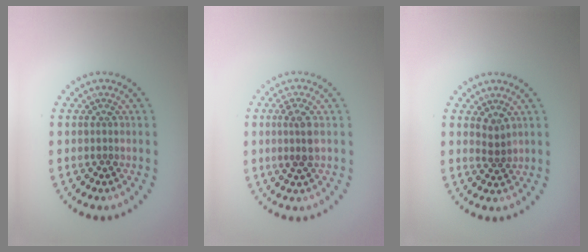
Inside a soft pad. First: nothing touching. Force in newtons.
{"total": 2.1, "press": 1.9, "slide": 0.7}
{"total": 1.2, "press": 0.9, "slide": 0.8}